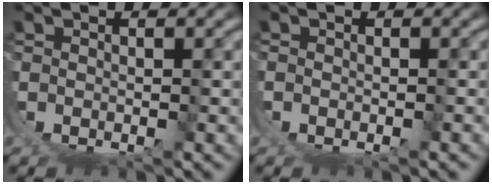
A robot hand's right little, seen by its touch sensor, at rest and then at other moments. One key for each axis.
{"total": 0.0}